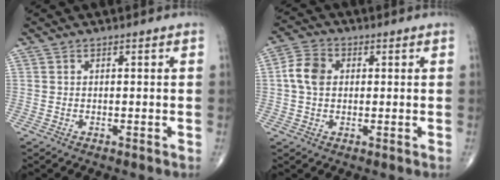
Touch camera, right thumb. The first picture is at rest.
{"total": 5.9, "force": [0.6, 4.4, 3.9], "torque": [-0.074, 0.011, 0.004]}